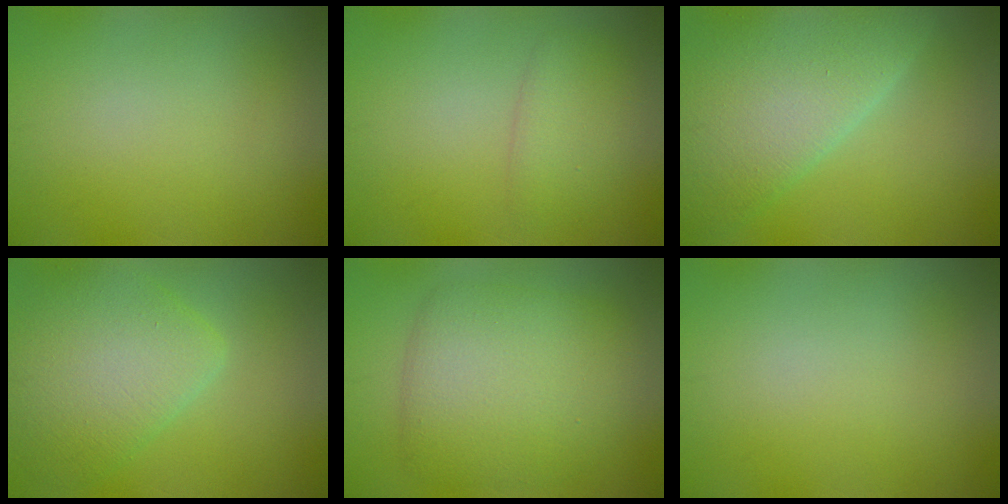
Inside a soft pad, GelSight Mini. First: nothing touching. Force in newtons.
{"total": 2.2, "press": 2.2, "slide": 0.2}
{"total": 7.6, "press": 7.6, "slide": 0.4}
{"total": 5.9, "press": 5.9, "slide": 0.4}
{"total": 6.4, "press": 6.3, "slide": 0.4}
{"total": 0.0}